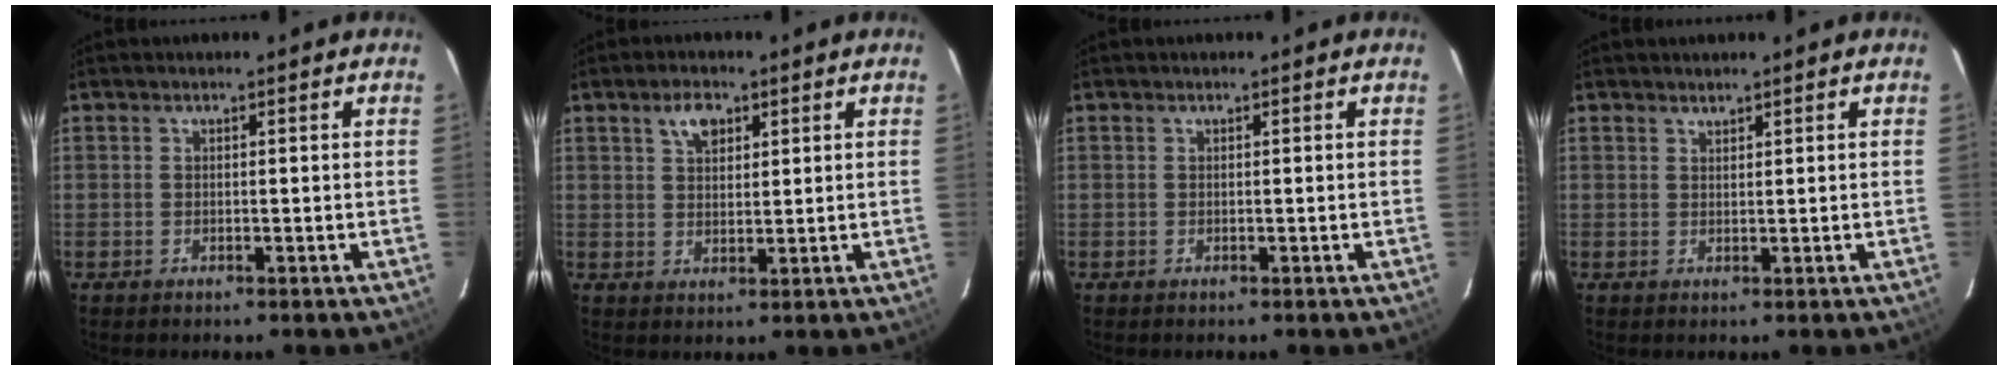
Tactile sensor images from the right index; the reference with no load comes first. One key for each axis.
{"total": 4.2, "fx": 2.3, "fy": 2.4, "fz": 2.7, "tx": -0.046, "ty": 0.010, "tz": 0.042}
{"total": 0.0}
{"total": 0.8, "fx": 0.8, "fy": 0.1, "fz": 0.1, "tx": -0.002, "ty": 0.001, "tz": 0.016}